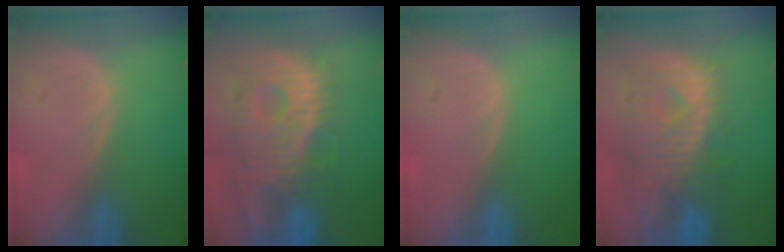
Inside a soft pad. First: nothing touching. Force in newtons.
{"total": 13.0, "press": 11.3, "slide": 6.3}
{"total": 0.0}
{"total": 10.8, "press": 9.6, "slide": 5.0}